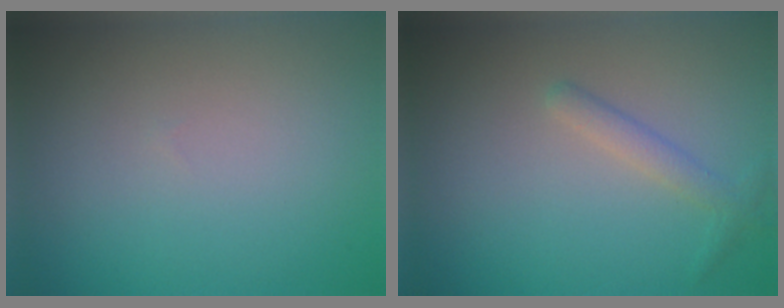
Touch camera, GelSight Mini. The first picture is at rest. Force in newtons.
{"total": 1.7, "press": 1.7, "slide": 0.1}